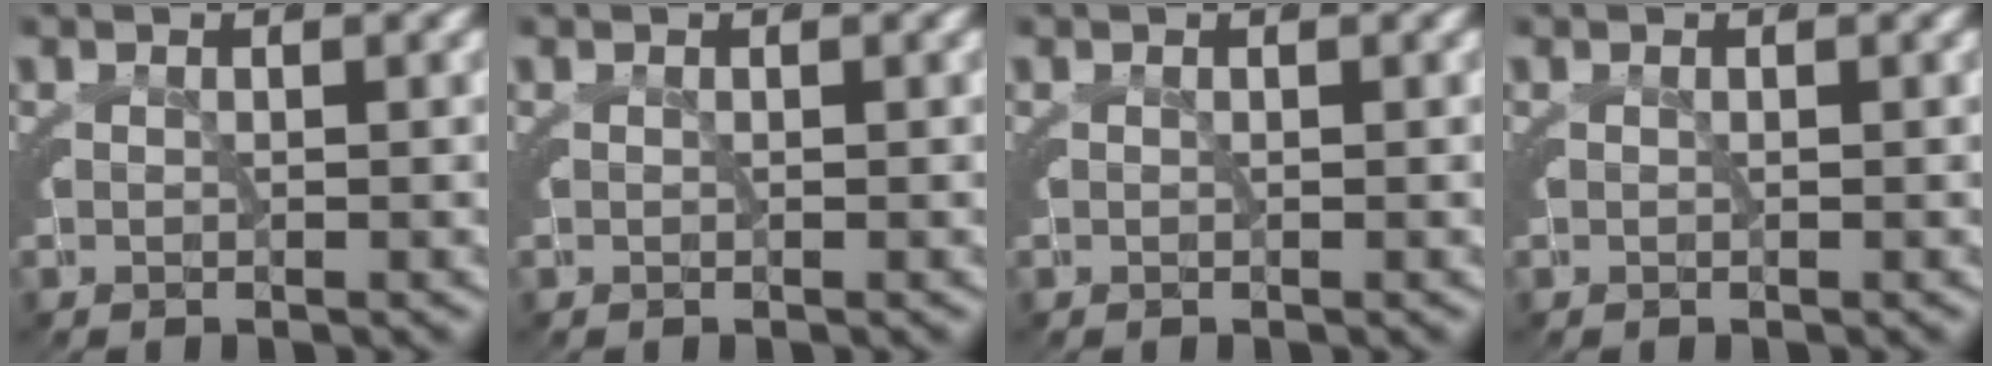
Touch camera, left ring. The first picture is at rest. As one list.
[{"total": 0.0}, {"total": 0.0}, {"total": 0.0}]